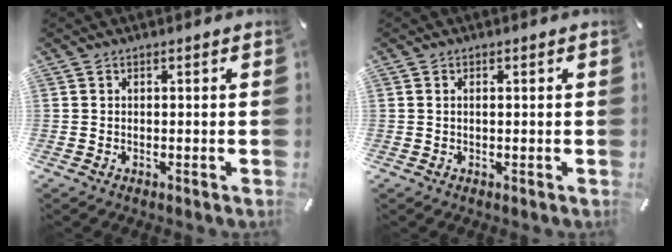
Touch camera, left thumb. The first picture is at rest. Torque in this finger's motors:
{"motor_torque": [-0.14, -0.17, 0.09, 0.12, 0.02]}